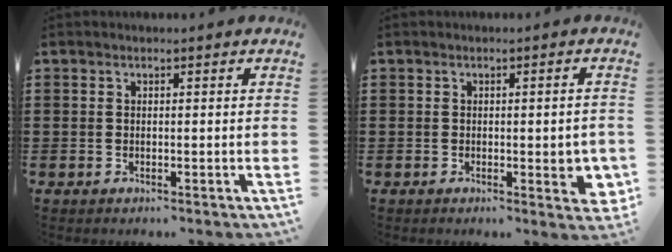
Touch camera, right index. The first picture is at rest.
{"total": 5.1, "force": [-0.5, 1.5, 4.8], "torque": [-0.061, -0.006, -0.009]}